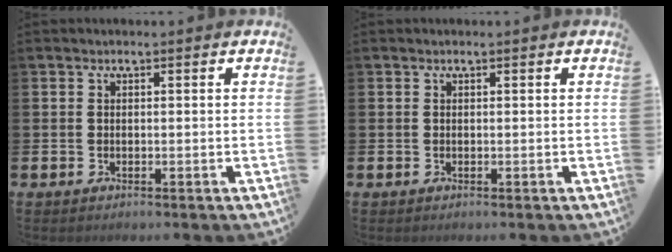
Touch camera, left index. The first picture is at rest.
{"total": 0.0}